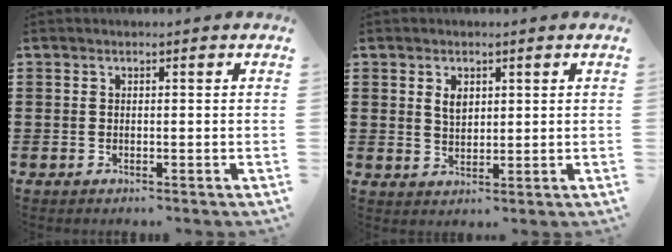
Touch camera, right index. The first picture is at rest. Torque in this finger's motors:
{"motor_torque": [0.20, 0.05, 0.04, 0.02]}